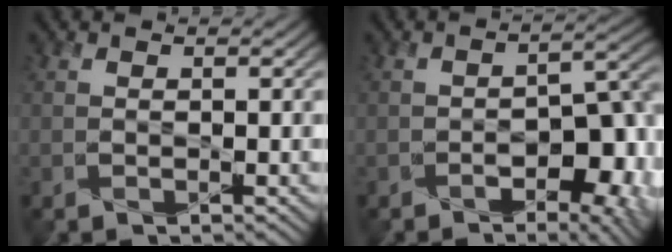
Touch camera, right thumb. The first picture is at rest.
{"total": 11.7, "force": [-5.1, 6.3, 8.4], "torque": [-0.074, -0.001, -0.064]}